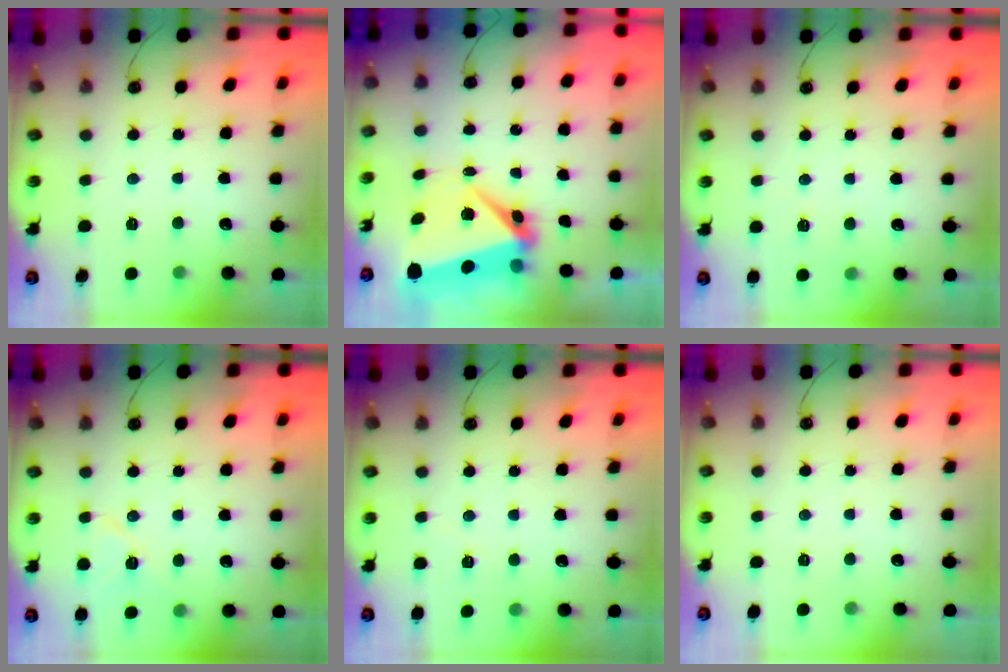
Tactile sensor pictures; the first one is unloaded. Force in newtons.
{"total": 9.4, "press": 9.1, "slide": 2.2}
{"total": 1.7, "press": 1.7, "slide": 0.4}
{"total": 8.8, "press": 5.2, "slide": 7.1}
{"total": 2.9, "press": 1.5, "slide": 2.5}
{"total": 1.5, "press": 0.5, "slide": 1.4}